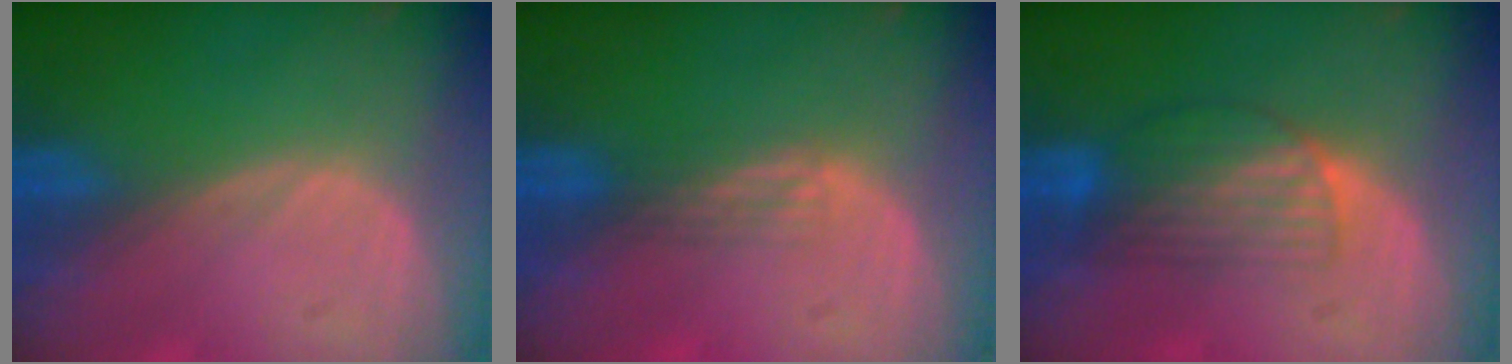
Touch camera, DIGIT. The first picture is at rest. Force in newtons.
{"total": 2.1, "press": 1.6, "slide": 1.3}
{"total": 6.5, "press": 5.5, "slide": 3.5}